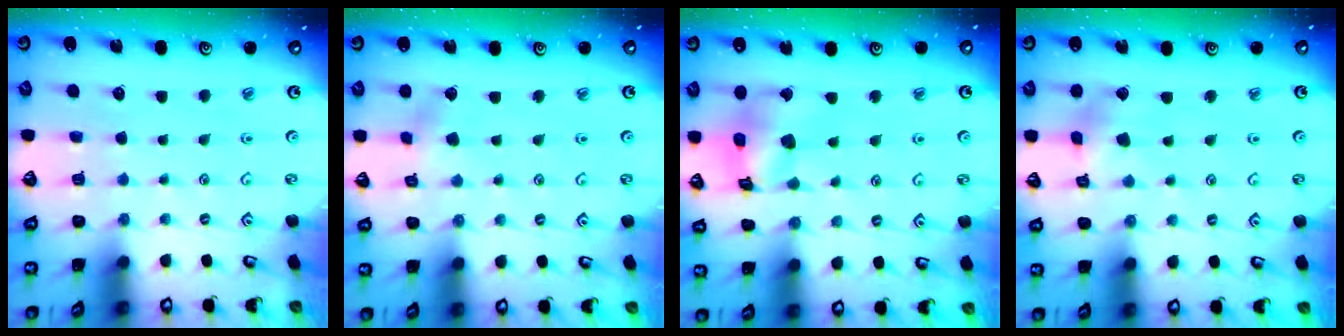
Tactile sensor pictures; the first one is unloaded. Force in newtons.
{"total": 2.9, "press": 2.9, "slide": 0.3}
{"total": 14.3, "press": 14.1, "slide": 1.9}
{"total": 5.2, "press": 5.2, "slide": 0.5}